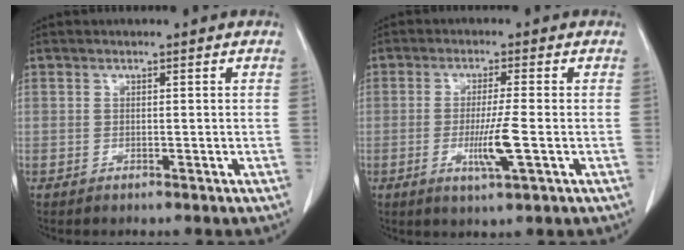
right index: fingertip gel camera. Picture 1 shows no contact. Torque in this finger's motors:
{"motor_torque": [0.55, 0.08, 0.21, 0.06]}